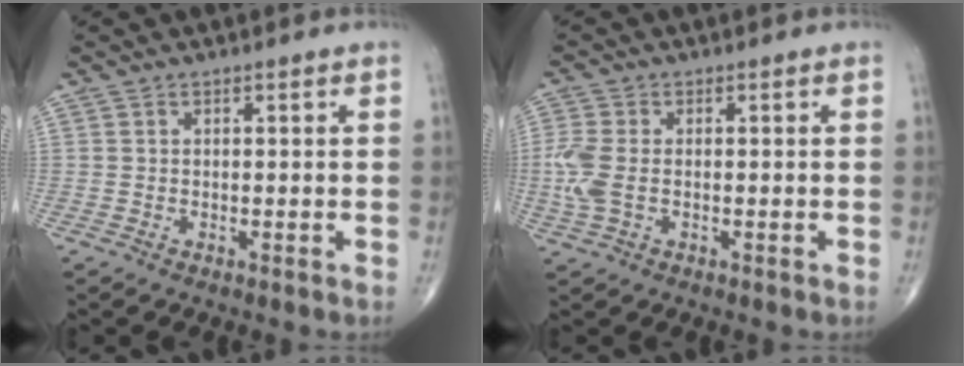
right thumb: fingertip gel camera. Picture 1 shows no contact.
{"total": 5.9, "force": [-0.6, 3.4, 4.7], "torque": [-0.138, 0.002, -0.014]}